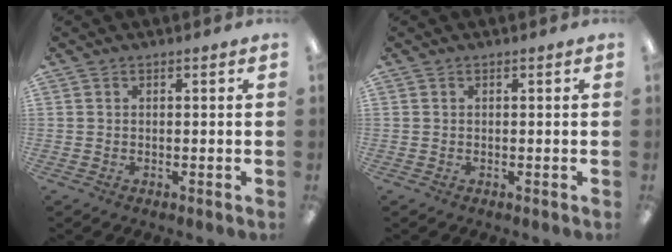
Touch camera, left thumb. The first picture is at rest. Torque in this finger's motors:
{"motor_torque": [0.00, 0.00, 0.00, 0.00, 0.00]}